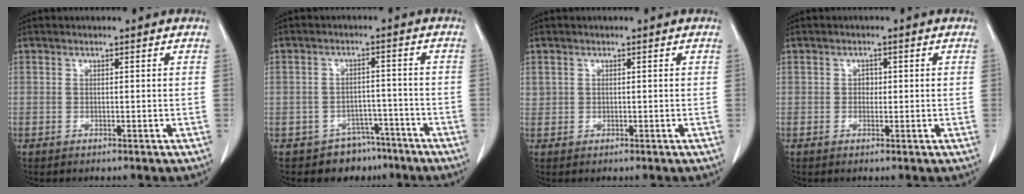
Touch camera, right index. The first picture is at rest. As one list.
[{"total": 6.6, "force": [-4.6, 4.7, 0.2], "torque": [0.016, 0.028, -0.062]}, {"total": 1.3, "force": [0.5, 1.1, 0.2], "torque": [0.003, 0.011, 0.010]}, {"total": 1.4, "force": [0.1, 1.1, 0.8], "torque": [-0.009, 0.003, 0.001]}]